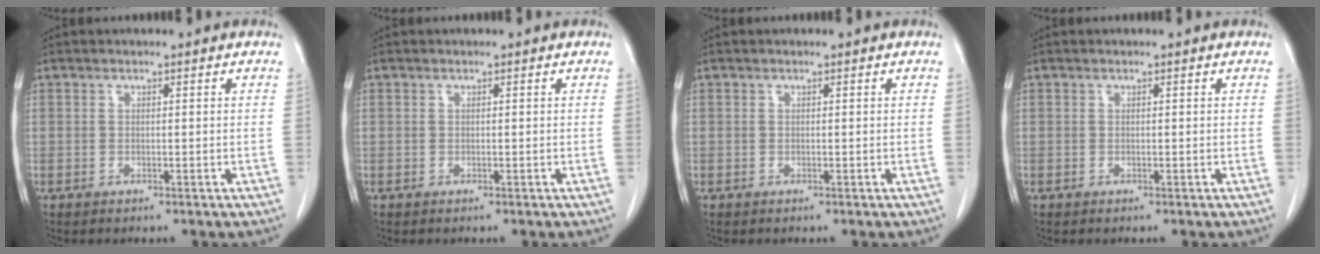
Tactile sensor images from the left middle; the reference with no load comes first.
{"total": 0.0}
{"total": 0.0}
{"total": 0.0}